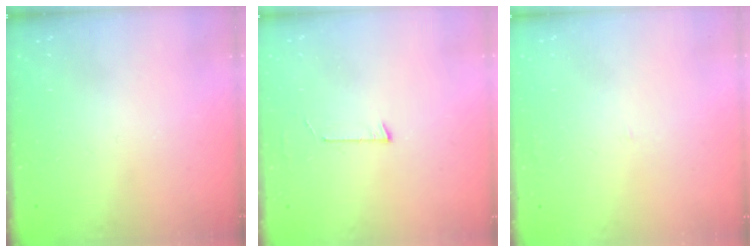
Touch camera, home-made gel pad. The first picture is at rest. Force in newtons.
{"total": 2.7, "press": 2.7, "slide": 0.2}
{"total": 0.9, "press": 0.9, "slide": 0.1}